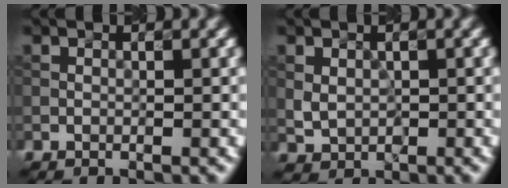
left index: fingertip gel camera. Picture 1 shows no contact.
{"total": 1.6, "force": [0.3, 1.3, 0.9], "torque": [-0.019, -0.002, 0.009]}